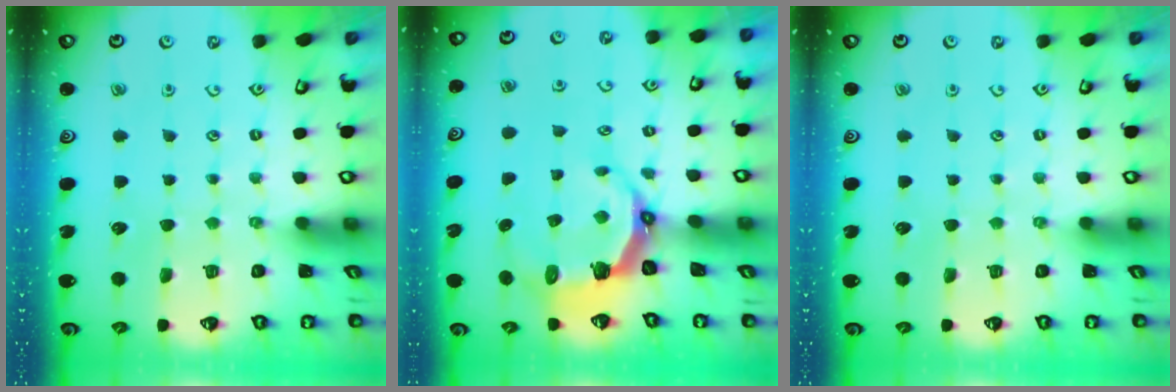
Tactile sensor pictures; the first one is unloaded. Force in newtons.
{"total": 8.0, "press": 6.3, "slide": 5.0}
{"total": 0.0}